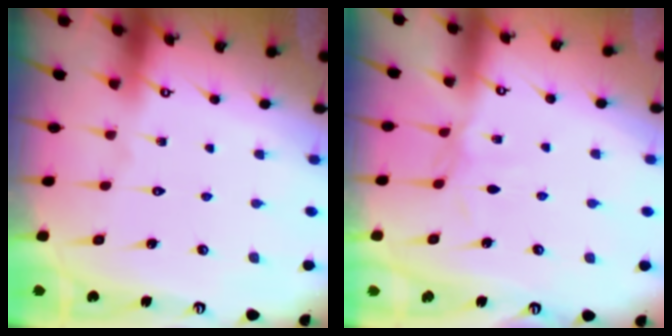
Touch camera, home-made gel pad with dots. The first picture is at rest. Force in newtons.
{"total": 1.7, "press": 1.6, "slide": 0.4}